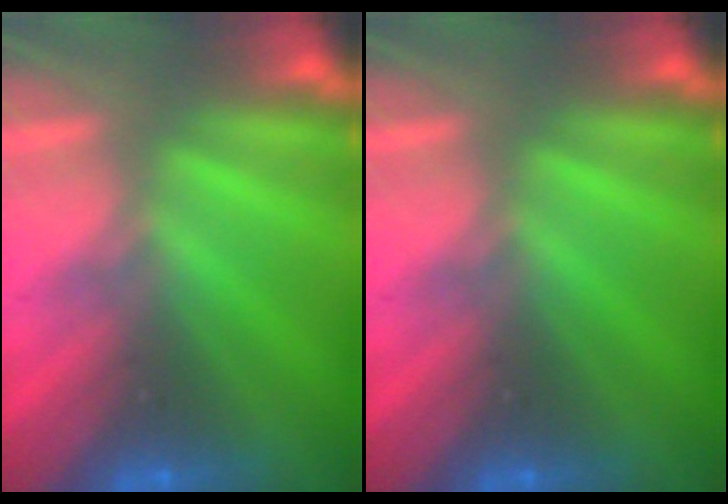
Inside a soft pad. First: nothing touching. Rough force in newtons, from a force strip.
{"total": 0.0}